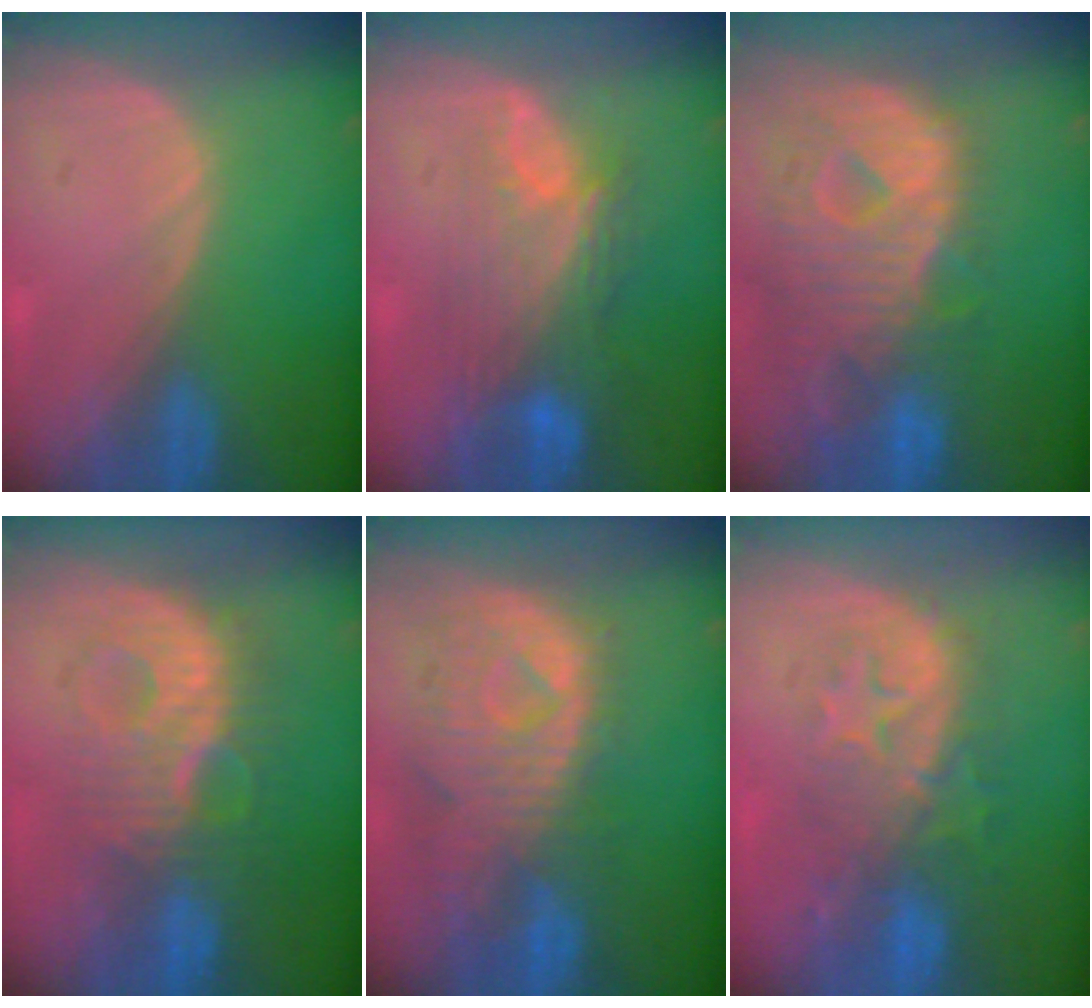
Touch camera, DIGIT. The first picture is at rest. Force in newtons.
{"total": 9.5, "press": 8.1, "slide": 4.9}
{"total": 12.8, "press": 11.0, "slide": 6.6}
{"total": 9.4, "press": 9.3, "slide": 1.6}
{"total": 11.3, "press": 9.7, "slide": 5.7}
{"total": 9.1, "press": 8.6, "slide": 3.0}